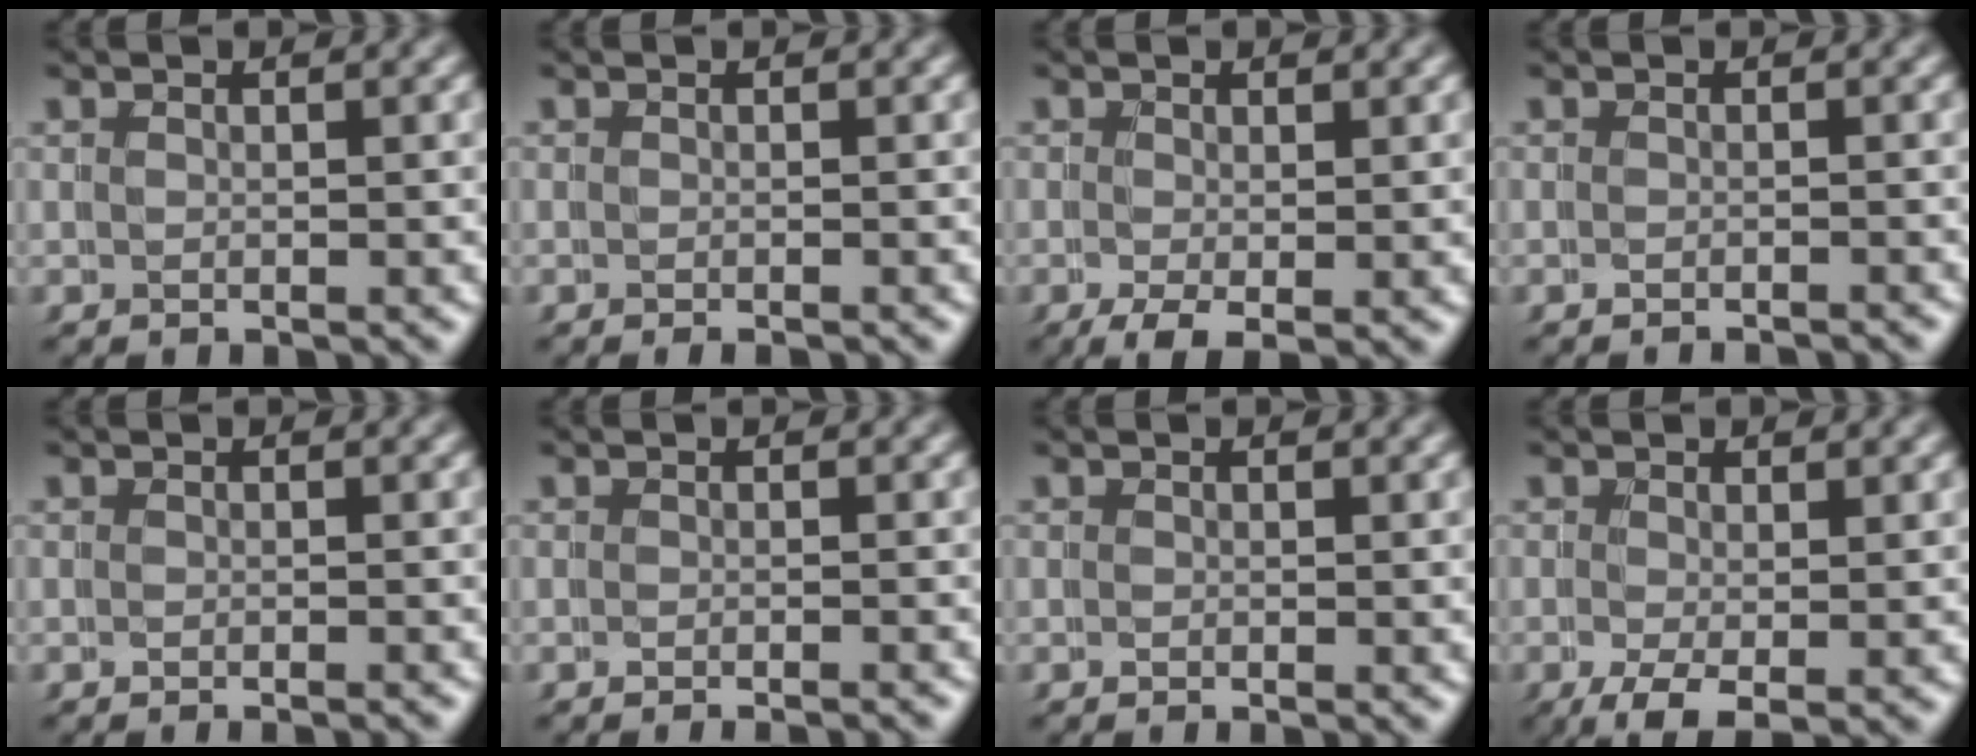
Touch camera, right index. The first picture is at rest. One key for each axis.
{"total": 0.8, "fx": -0.8, "fy": 0.1, "fz": 0.1, "tx": 0.000, "ty": 0.001, "tz": -0.014}
{"total": 2.0, "fx": -1.0, "fy": 0.6, "fz": 1.7, "tx": -0.029, "ty": -0.016, "tz": -0.008}
{"total": 1.2, "fx": -1.2, "fy": 0.2, "fz": 0.0, "tx": 0.006, "ty": 0.002, "tz": -0.018}
{"total": 0.7, "fx": -0.7, "fy": 0.1, "fz": 0.3, "tx": 0.007, "ty": 0.005, "tz": -0.011}
{"total": 1.1, "fx": -1.1, "fy": 0.1, "fz": 0.3, "tx": 0.007, "ty": 0.005, "tz": -0.018}
{"total": 0.0}
{"total": 2.6, "fx": -1.3, "fy": 0.9, "fz": 2.1, "tx": -0.043, "ty": -0.020, "tz": -0.010}